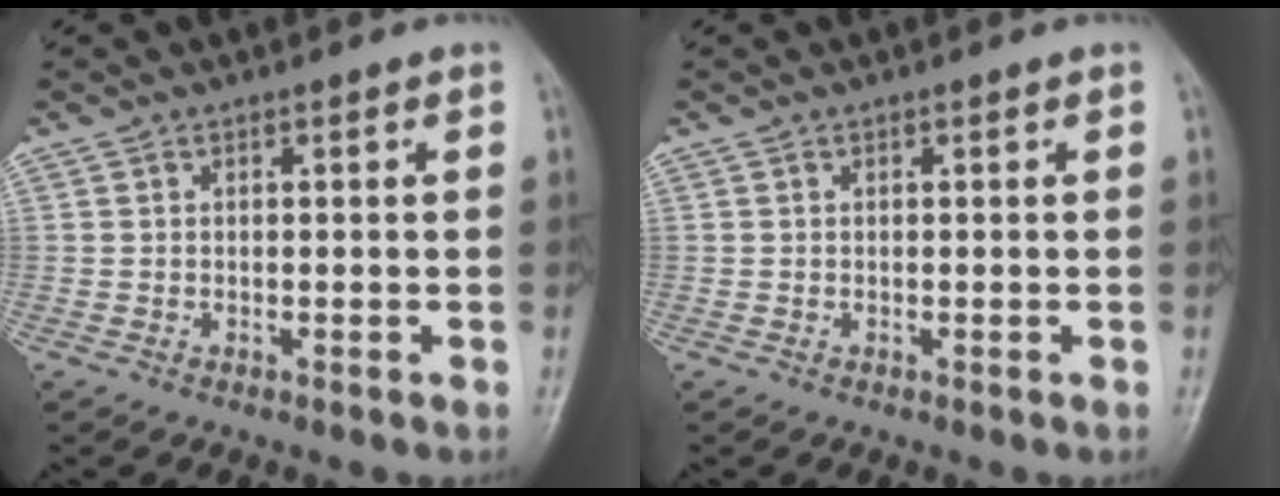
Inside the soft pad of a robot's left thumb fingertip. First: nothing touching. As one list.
[{"total": 0.0}]